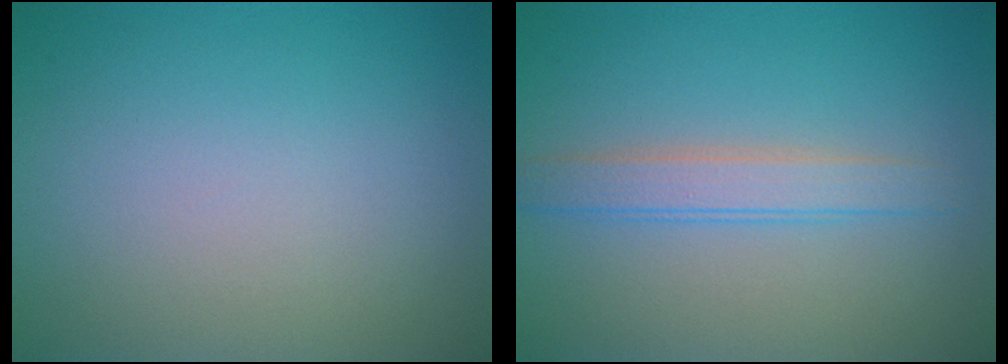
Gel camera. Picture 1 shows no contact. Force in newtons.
{"total": 2.5, "press": 2.5, "slide": 0.1}